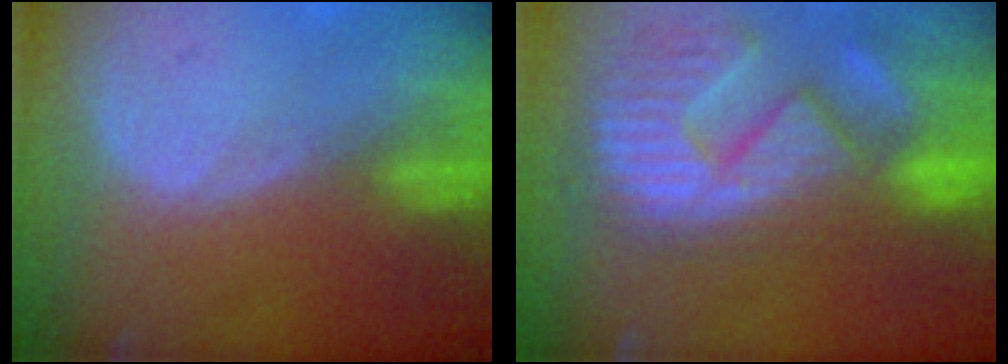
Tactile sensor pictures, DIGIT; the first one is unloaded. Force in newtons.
{"total": 14.7, "press": 12.4, "slide": 8.0}